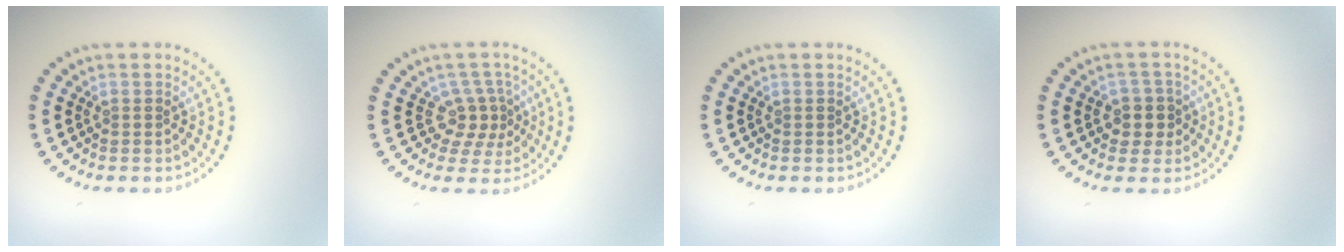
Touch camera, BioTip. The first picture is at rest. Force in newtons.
{"total": 2.8, "press": 2.1, "slide": 1.9}
{"total": 0.0}
{"total": 2.4, "press": 2.1, "slide": 1.1}